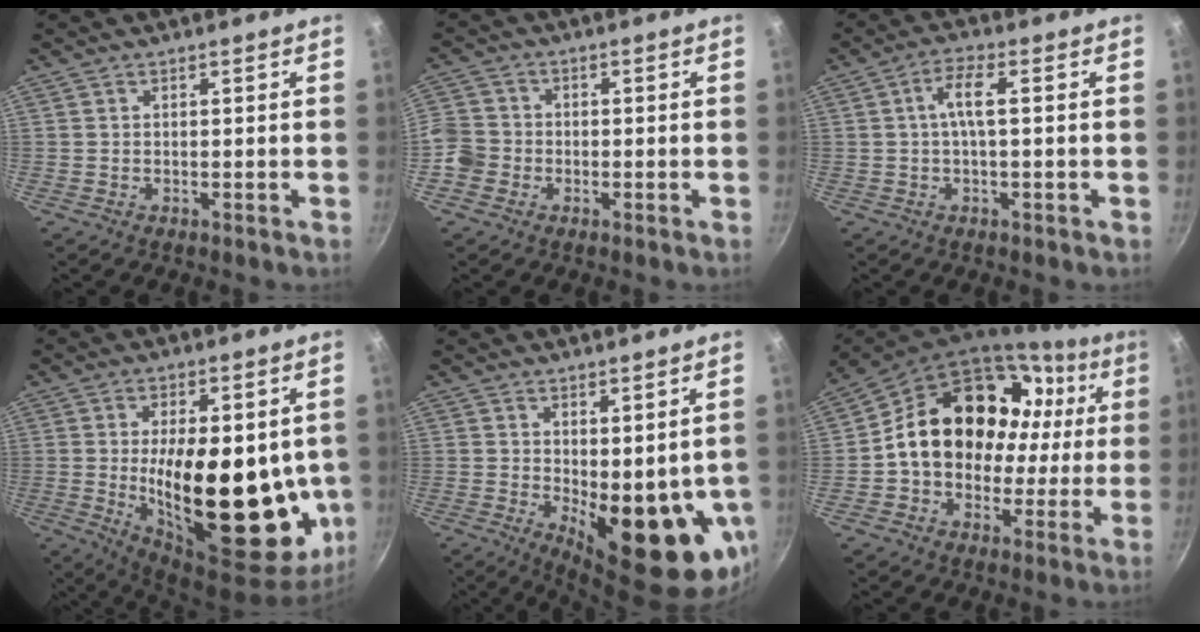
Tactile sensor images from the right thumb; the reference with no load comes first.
{"total": 6.9, "force": [-2.3, 6.0, 2.4], "torque": [-0.034, 0.029, -0.059]}
{"total": 4.9, "force": [0.3, 1.3, 4.7], "torque": [-0.101, 0.016, 0.001]}
{"total": 25.5, "force": [-1.2, 11.4, 22.7], "torque": [-0.315, -0.027, -0.004]}
{"total": 13.8, "force": [-0.7, 5.9, 12.5], "torque": [-0.146, -0.028, 0.009]}
{"total": 22.1, "force": [2.7, 17.0, 13.8], "torque": [-0.197, 0.050, 0.046]}